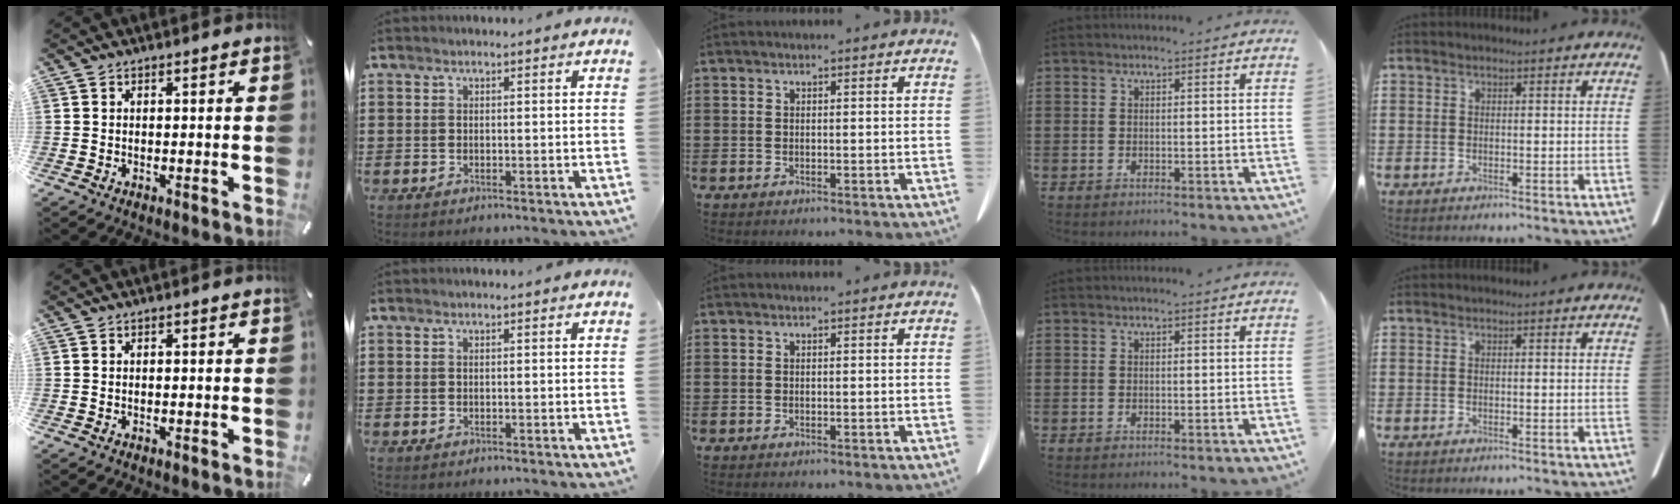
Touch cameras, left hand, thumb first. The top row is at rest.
{}